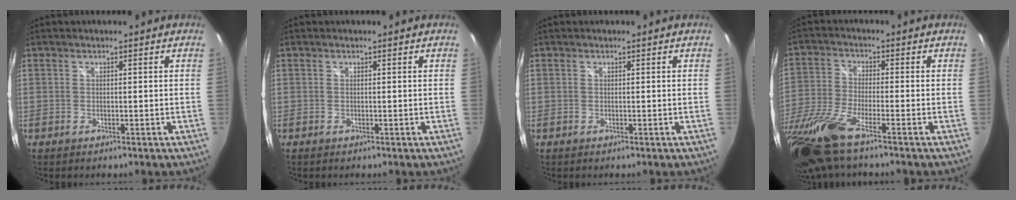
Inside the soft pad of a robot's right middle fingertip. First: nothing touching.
{"total": 0.0}
{"total": 0.0}
{"total": 14.2, "force": [-10.2, 2.1, 9.7], "torque": [-0.223, -0.048, -0.201]}